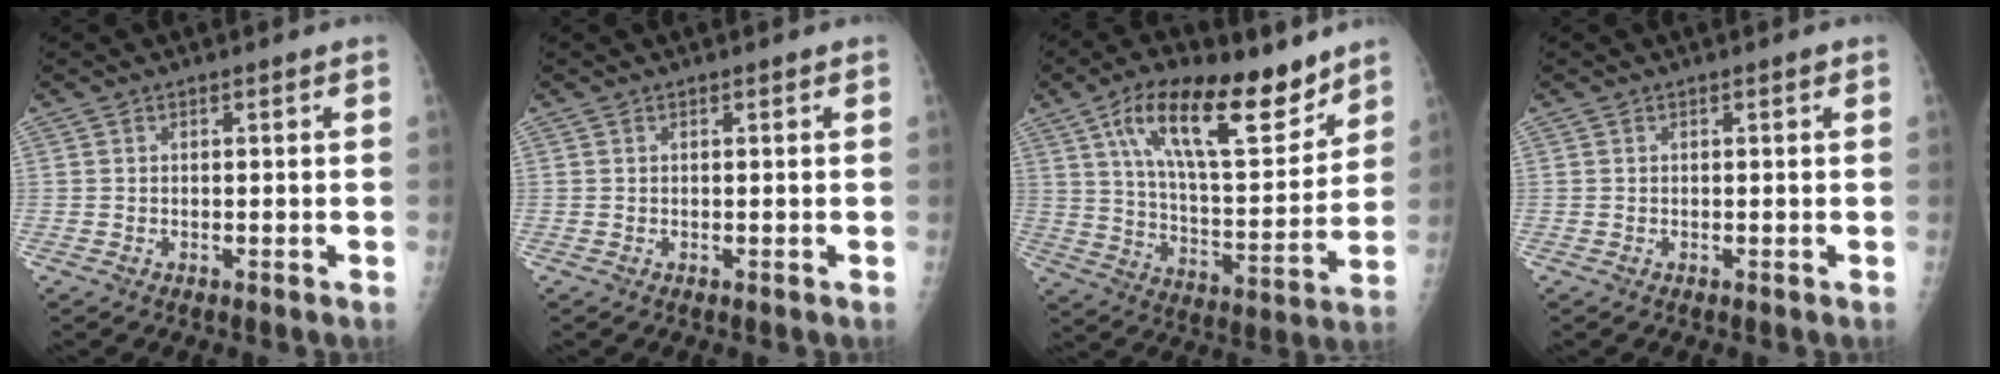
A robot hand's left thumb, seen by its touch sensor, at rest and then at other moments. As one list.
[{"total": 0.0}, {"total": 21.0, "force": [12.5, 8.2, 14.7], "torque": [-0.209, -0.059, 0.217]}, {"total": 0.0}]